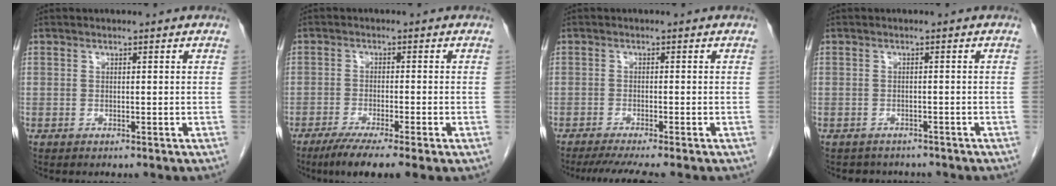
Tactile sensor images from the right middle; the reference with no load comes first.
{"total": 7.0, "force": [-4.6, 0.2, 5.3], "torque": [-0.086, -0.017, -0.074]}
{"total": 5.6, "force": [-4.6, -0.6, 3.1], "torque": [-0.043, -0.017, -0.075]}
{"total": 3.8, "force": [-3.4, 1.7, 0.2], "torque": [-0.008, 0.003, -0.041]}